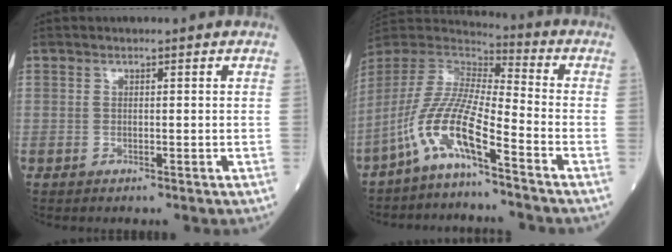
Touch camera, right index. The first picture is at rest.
{"total": 11.5, "force": [-6.8, 0.7, 9.3], "torque": [-0.206, -0.003, -0.142]}